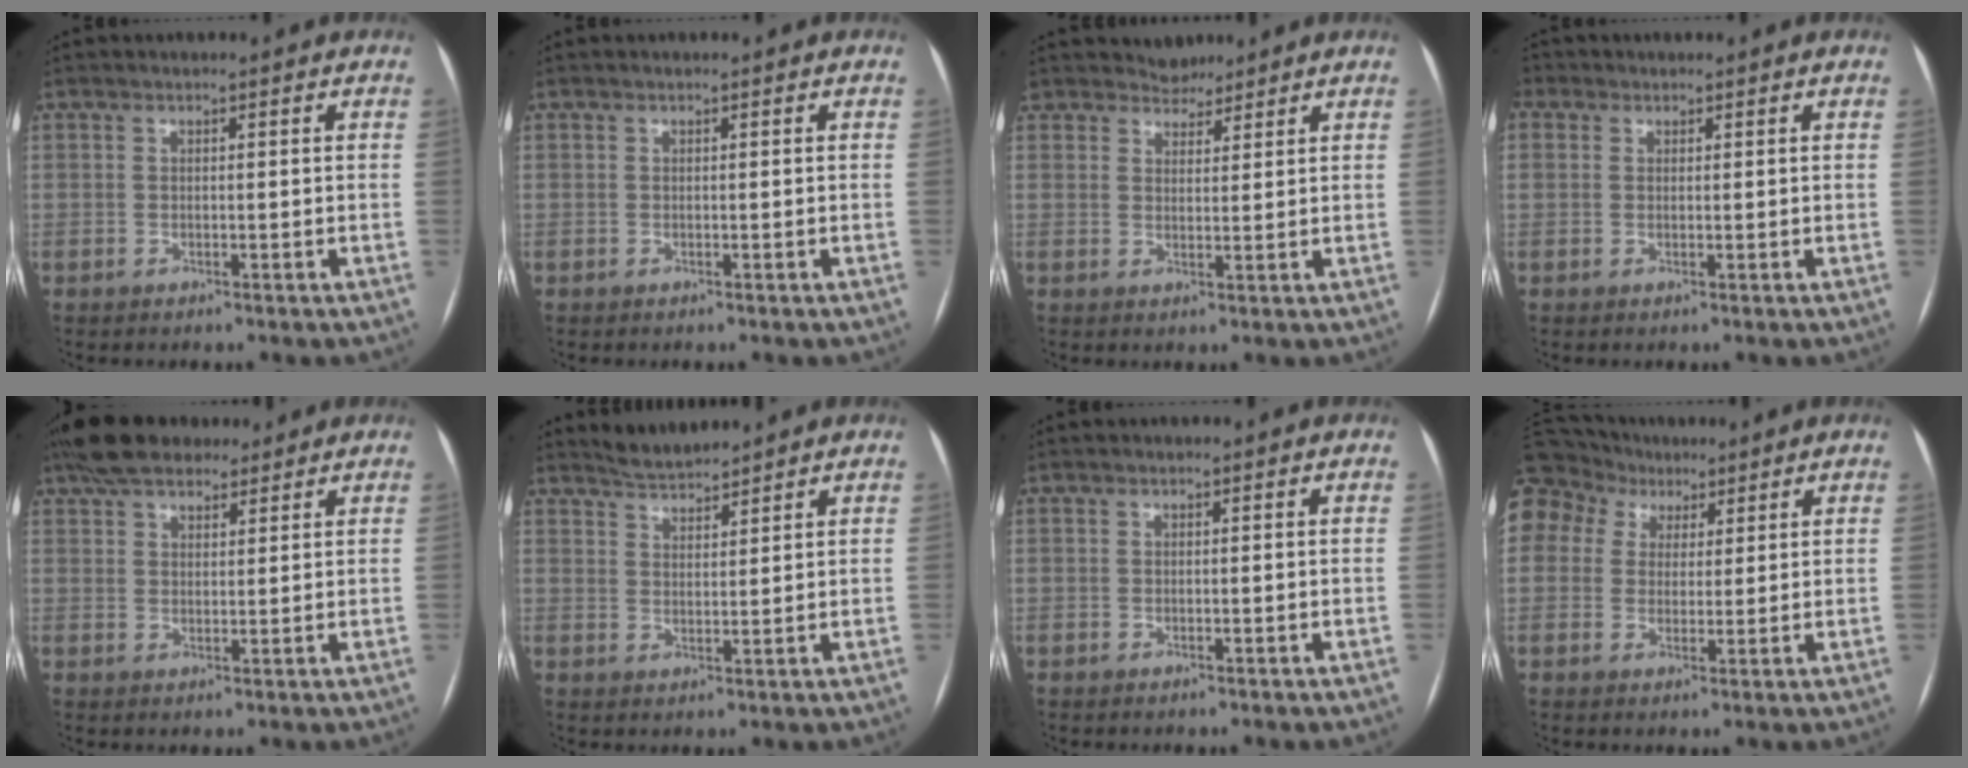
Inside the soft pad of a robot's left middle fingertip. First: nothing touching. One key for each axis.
{"total": 0.0}
{"total": 3.3, "fx": 3.0, "fy": 1.4, "fz": -0.4, "tx": 0.008, "ty": 0.005, "tz": 0.048}
{"total": 2.3, "fx": 0.8, "fy": 2.0, "fz": 0.7, "tx": -0.025, "ty": 0.010, "tz": 0.018}
{"total": 9.4, "fx": 7.4, "fy": 4.0, "fz": 4.2, "tx": -0.069, "ty": 0.033, "tz": 0.127}
{"total": 3.7, "fx": 3.7, "fy": 0.1, "fz": 0.1, "tx": -0.007, "ty": 0.008, "tz": 0.070}
{"total": 0.0}
{"total": 13.3, "fx": 7.3, "fy": 10.2, "fz": 4.2, "tx": -0.136, "ty": 0.072, "tz": 0.142}